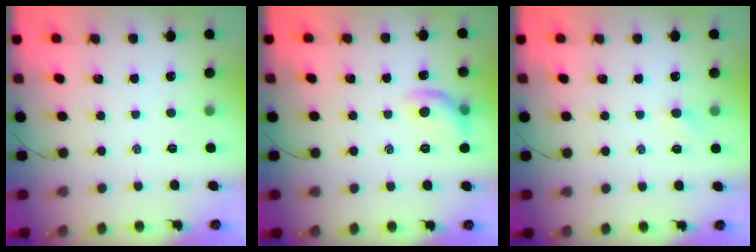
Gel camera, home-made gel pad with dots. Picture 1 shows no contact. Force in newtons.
{"total": 9.4, "press": 9.4, "slide": 0.2}
{"total": 3.2, "press": 3.0, "slide": 0.9}